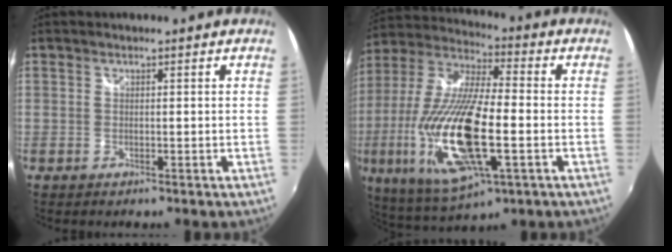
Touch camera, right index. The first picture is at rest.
{"total": 23.8, "force": [-5.7, 7.1, 22.0], "torque": [-0.454, -0.037, -0.102]}